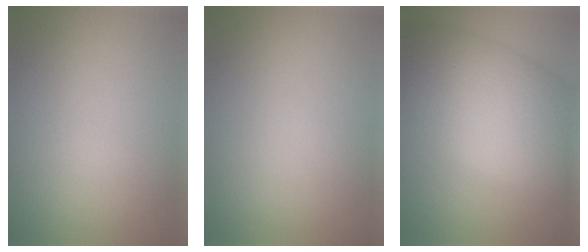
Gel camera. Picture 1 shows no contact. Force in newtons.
{"total": 0.0}
{"total": 11.1, "press": 11.1, "slide": 0.6}